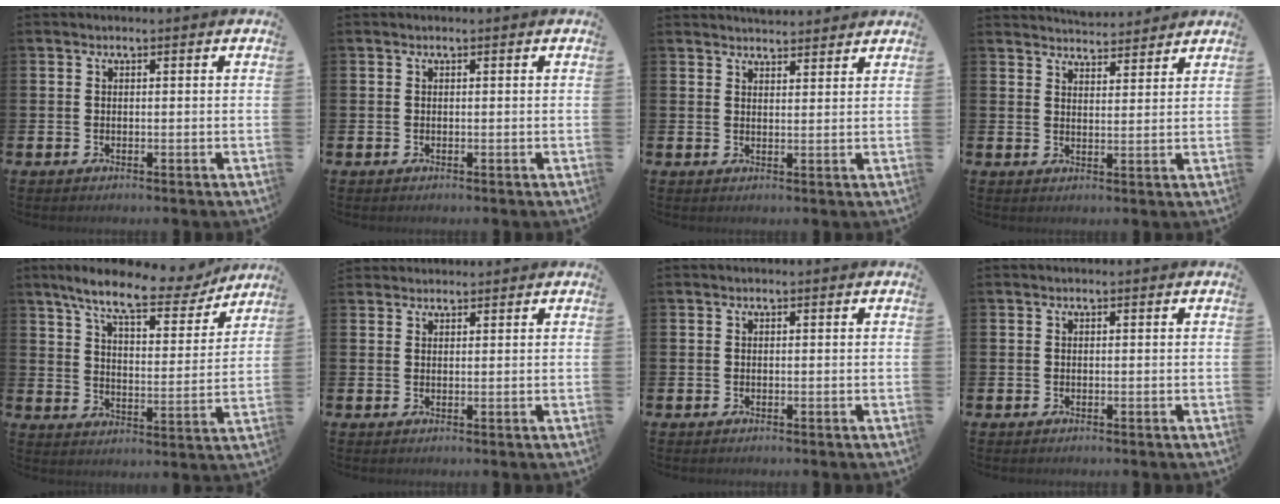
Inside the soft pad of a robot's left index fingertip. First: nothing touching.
{"total": 0.0}
{"total": 3.2, "force": [3.2, 0.3, -0.2], "torque": [0.001, -0.017, 0.059]}
{"total": 4.6, "force": [4.6, 0.4, -0.1], "torque": [-0.003, -0.026, 0.085]}
{"total": 9.6, "force": [8.2, 2.2, 4.6], "torque": [-0.104, -0.045, 0.138]}
{"total": 1.8, "force": [1.8, 0.4, -0.1], "torque": [0.012, -0.007, 0.031]}
{"total": 0.0}
{"total": 0.0}